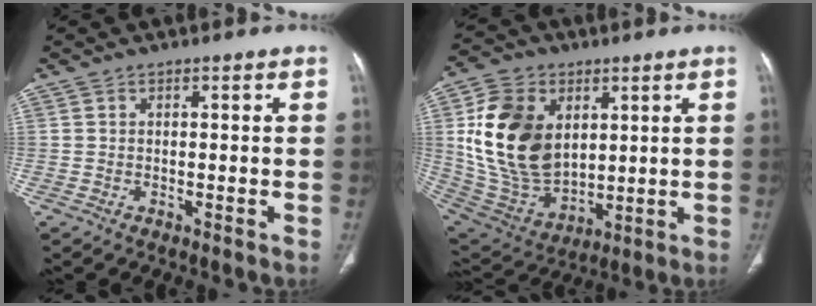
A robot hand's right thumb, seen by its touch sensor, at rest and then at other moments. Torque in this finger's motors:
{"motor_torque": [1.89, 1.90, 0.91, -0.97, 0.38]}